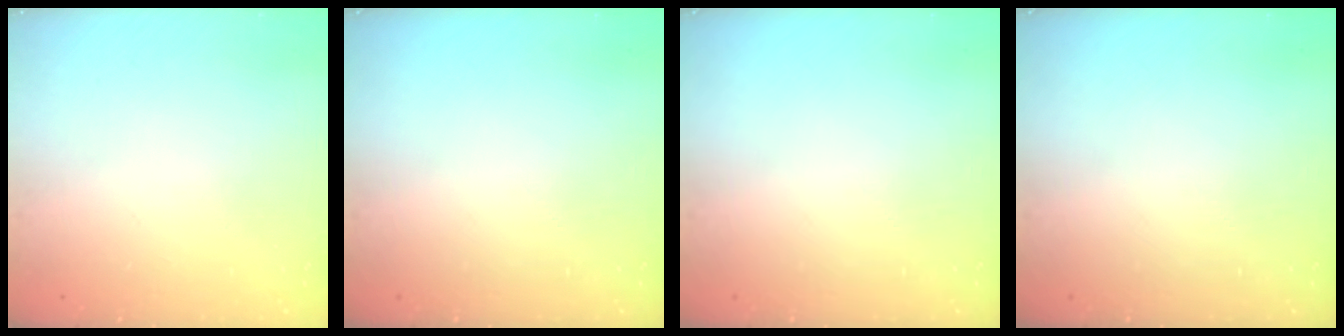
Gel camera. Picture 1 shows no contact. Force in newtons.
{"total": 0.0}
{"total": 0.0}
{"total": 0.0}